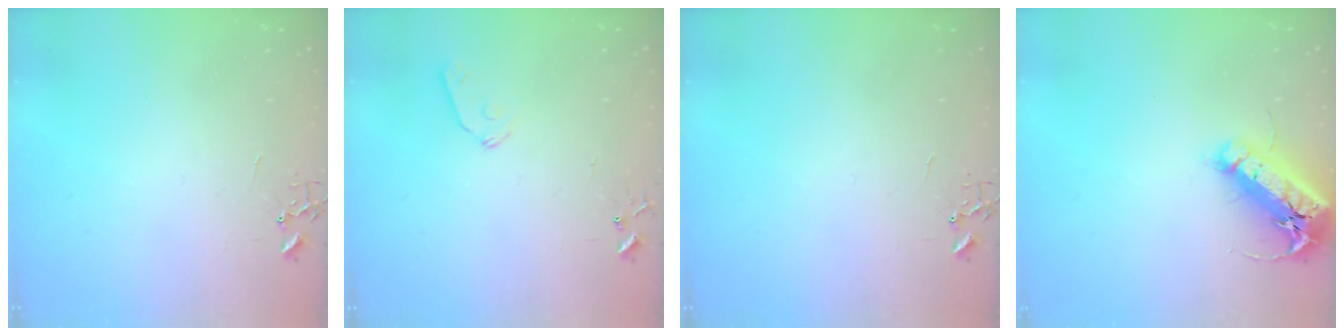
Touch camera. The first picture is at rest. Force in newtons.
{"total": 7.3, "press": 7.3, "slide": 0.7}
{"total": 0.0}
{"total": 18.8, "press": 18.4, "slide": 3.8}